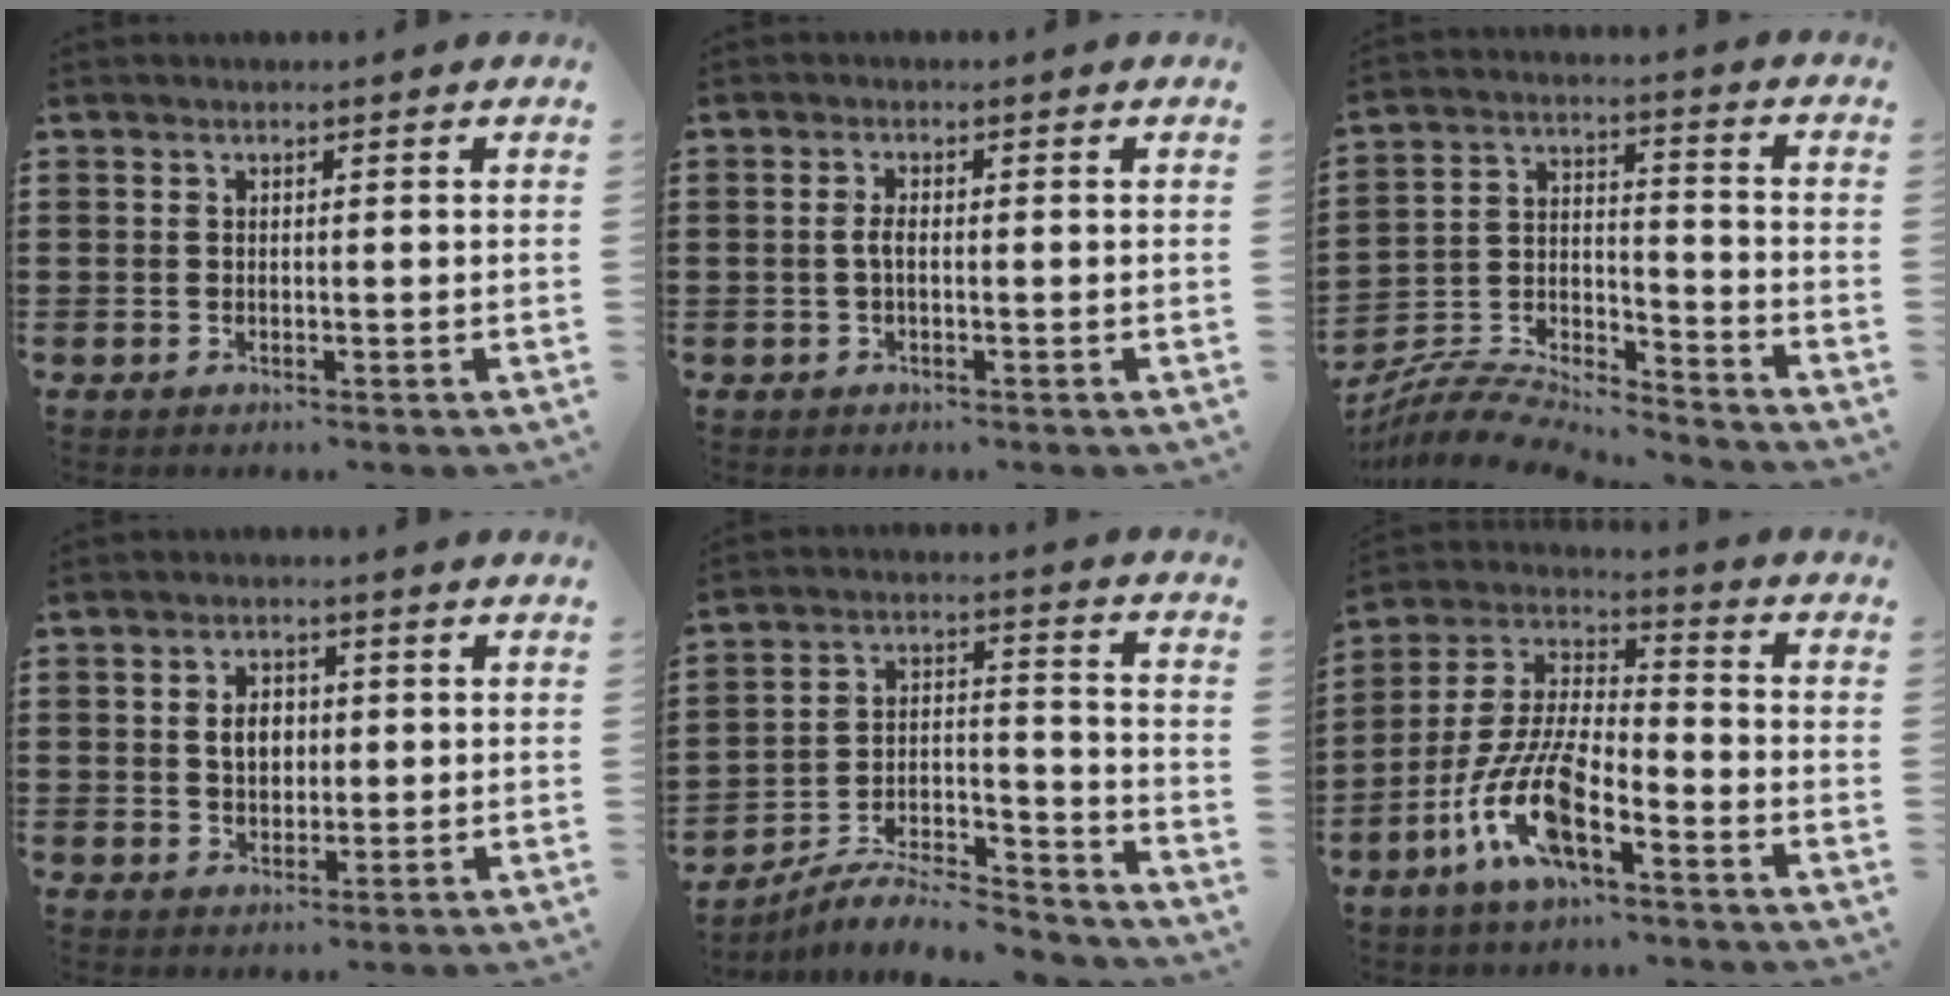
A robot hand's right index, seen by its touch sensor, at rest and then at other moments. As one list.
[{"total": 1.8, "force": [-0.4, 0.5, 1.7], "torque": [-0.047, -0.005, -0.012]}, {"total": 7.0, "force": [-6.8, 1.0, 1.6], "torque": [-0.036, 0.000, -0.136]}, {"total": 3.6, "force": [0.3, 2.6, 2.5], "torque": [-0.047, 0.007, 0.001]}, {"total": 8.5, "force": [-7.8, 1.7, 3.1], "torque": [-0.047, 0.018, -0.148]}, {"total": 12.0, "force": [-6.5, 3.9, 9.3], "torque": [-0.221, -0.008, -0.130]}]